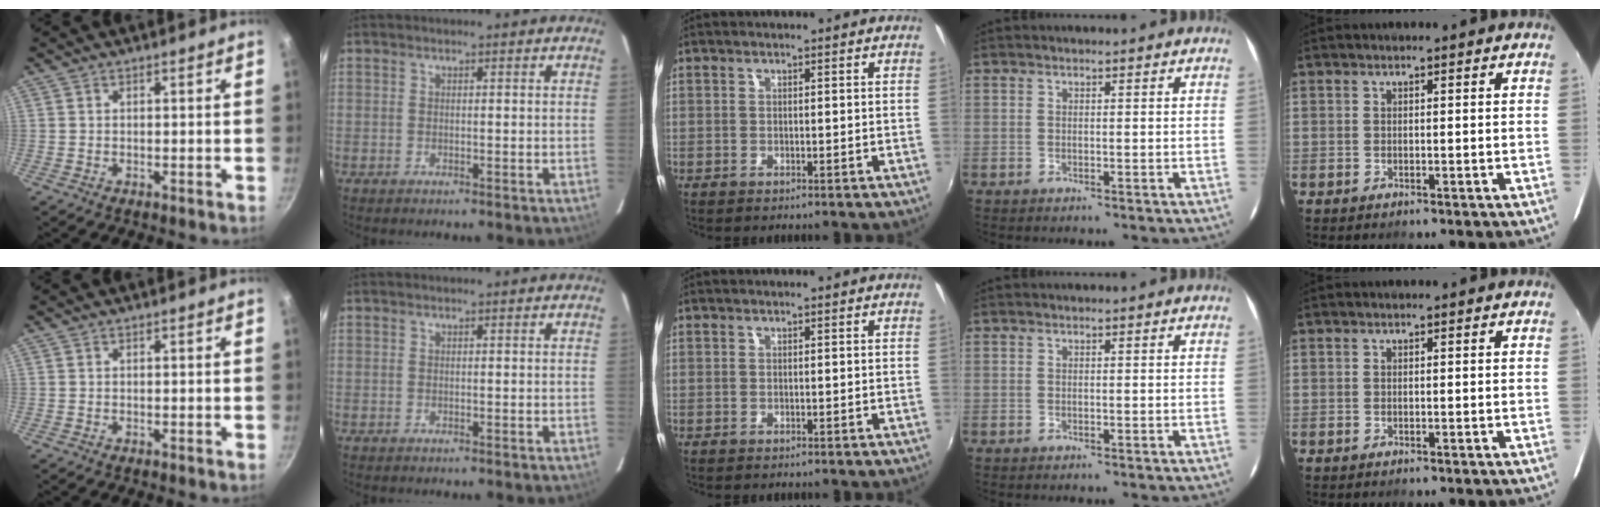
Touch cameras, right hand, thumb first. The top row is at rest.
{}